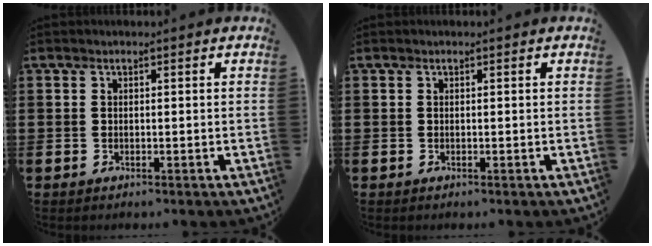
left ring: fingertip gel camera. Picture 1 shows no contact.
{"total": 0.0}